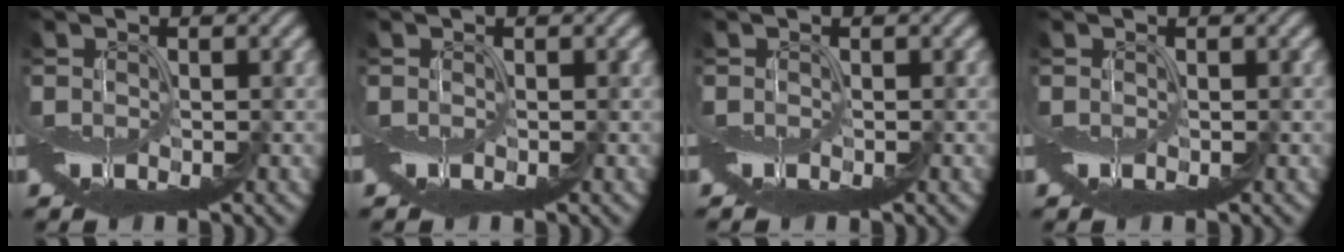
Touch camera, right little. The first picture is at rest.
{"total": 0.0}
{"total": 0.6, "force": [-0.5, -0.2, -0.2], "torque": [0.003, 0.001, -0.008]}
{"total": 0.0}